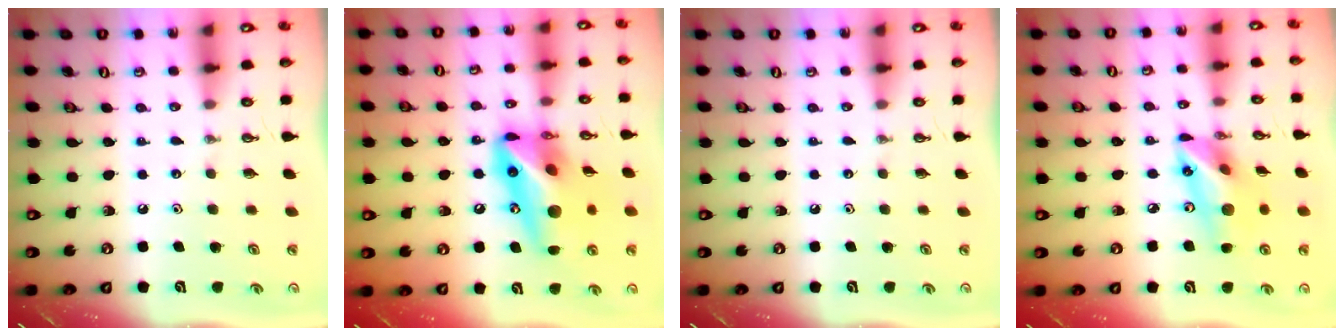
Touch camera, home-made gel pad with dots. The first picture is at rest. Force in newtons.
{"total": 18.0, "press": 17.8, "slide": 2.9}
{"total": 0.0}
{"total": 16.3, "press": 15.9, "slide": 3.6}